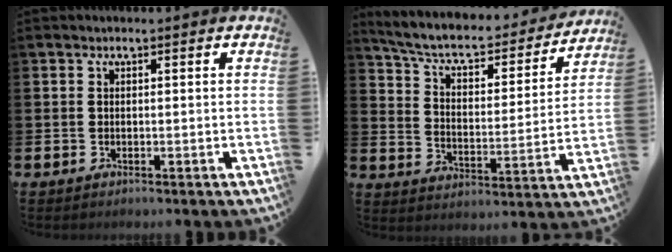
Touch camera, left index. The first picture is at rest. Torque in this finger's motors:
{"motor_torque": [1.07, -1.07, 0.40, 0.09]}